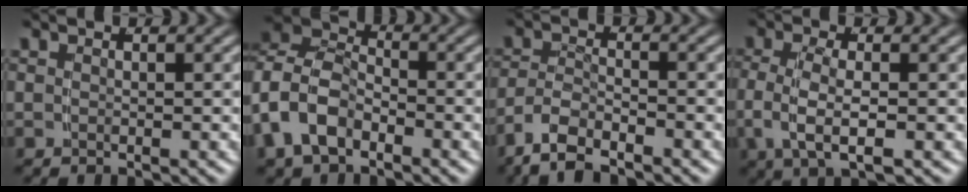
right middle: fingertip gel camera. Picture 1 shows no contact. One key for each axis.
{"total": 10.4, "fx": -1.1, "fy": 9.2, "fz": 4.6, "tx": -0.137, "ty": -0.018, "tz": -0.031}
{"total": 4.9, "fx": -3.2, "fy": 2.9, "fz": 2.4, "tx": -0.066, "ty": -0.017, "tz": -0.052}
{"total": 4.6, "fx": -0.5, "fy": 2.2, "fz": 4.0, "tx": -0.092, "ty": -0.008, "tz": -0.004}